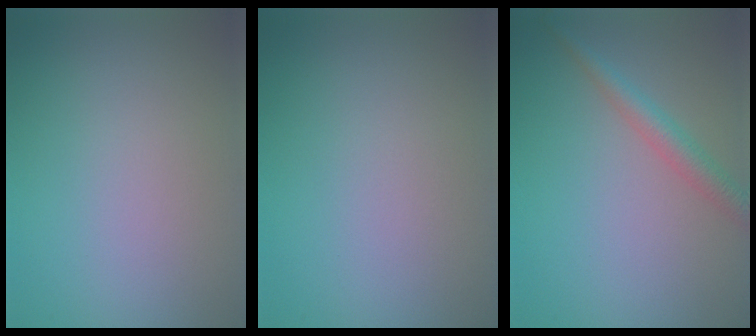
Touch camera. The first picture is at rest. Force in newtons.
{"total": 0.0}
{"total": 2.3, "press": 2.3, "slide": 0.1}